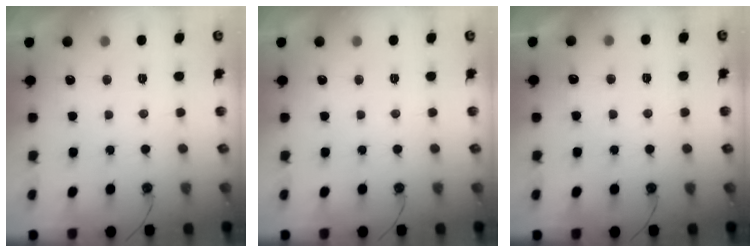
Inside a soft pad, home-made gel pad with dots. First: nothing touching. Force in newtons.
{"total": 0.0}
{"total": 4.4, "press": 4.3, "slide": 0.7}